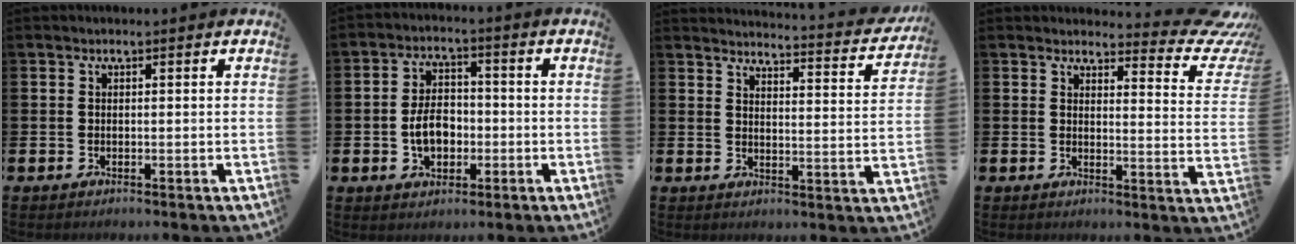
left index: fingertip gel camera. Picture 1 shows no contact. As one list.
[{"total": 5.2, "force": [-1.1, 3.7, 3.6], "torque": [-0.057, 0.006, -0.025]}, {"total": 3.7, "force": [3.6, 0.0, 0.6], "torque": [-0.010, -0.044, 0.053]}, {"total": 4.7, "force": [4.1, 1.5, 1.6], "torque": [-0.008, -0.045, 0.060]}]